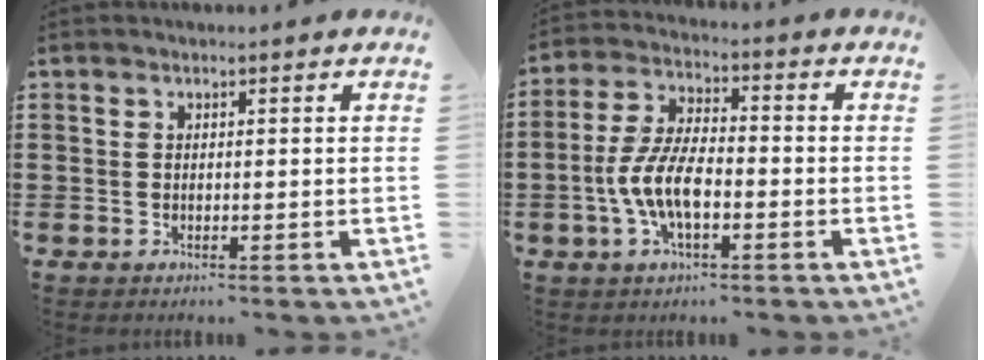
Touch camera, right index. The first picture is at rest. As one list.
[{"total": 8.1, "force": [-2.4, 3.4, 7.0], "torque": [-0.167, -0.008, -0.053]}]